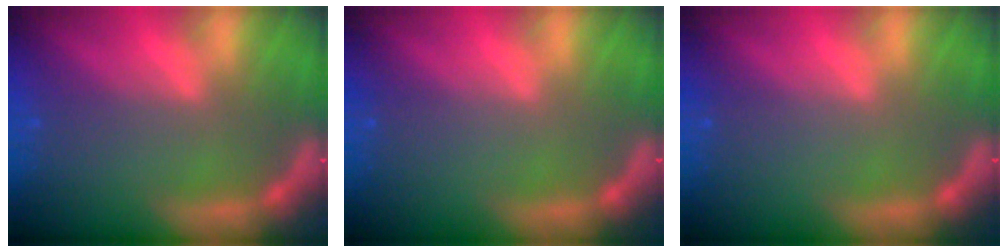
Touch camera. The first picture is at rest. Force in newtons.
{"total": 0.0}
{"total": 0.0}